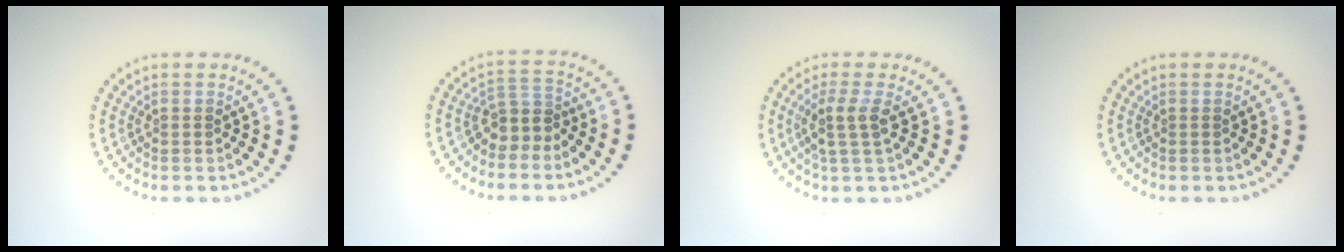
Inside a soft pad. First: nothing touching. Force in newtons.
{"total": 2.7, "press": 2.0, "slide": 1.7}
{"total": 2.6, "press": 2.0, "slide": 1.6}
{"total": 0.0}